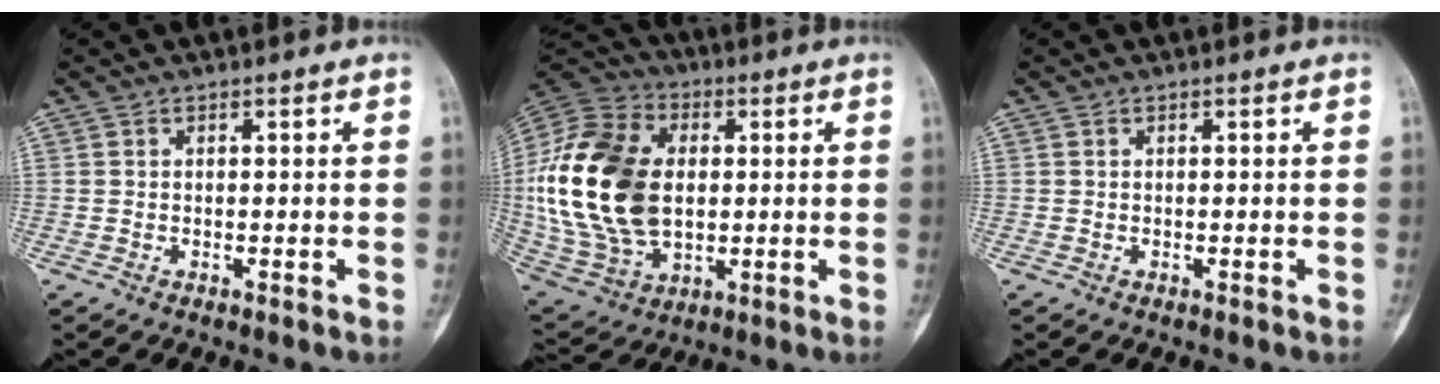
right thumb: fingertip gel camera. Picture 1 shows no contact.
{"total": 25.6, "force": [1.0, 17.0, 19.1], "torque": [-0.392, -0.004, 0.028]}
{"total": 0.0}